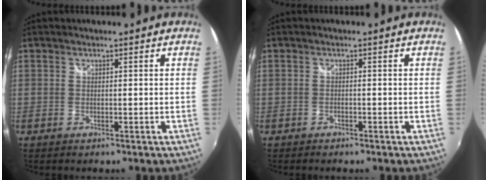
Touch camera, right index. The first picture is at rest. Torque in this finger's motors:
{"motor_torque": [0.00, -0.01, -0.08, -0.02]}